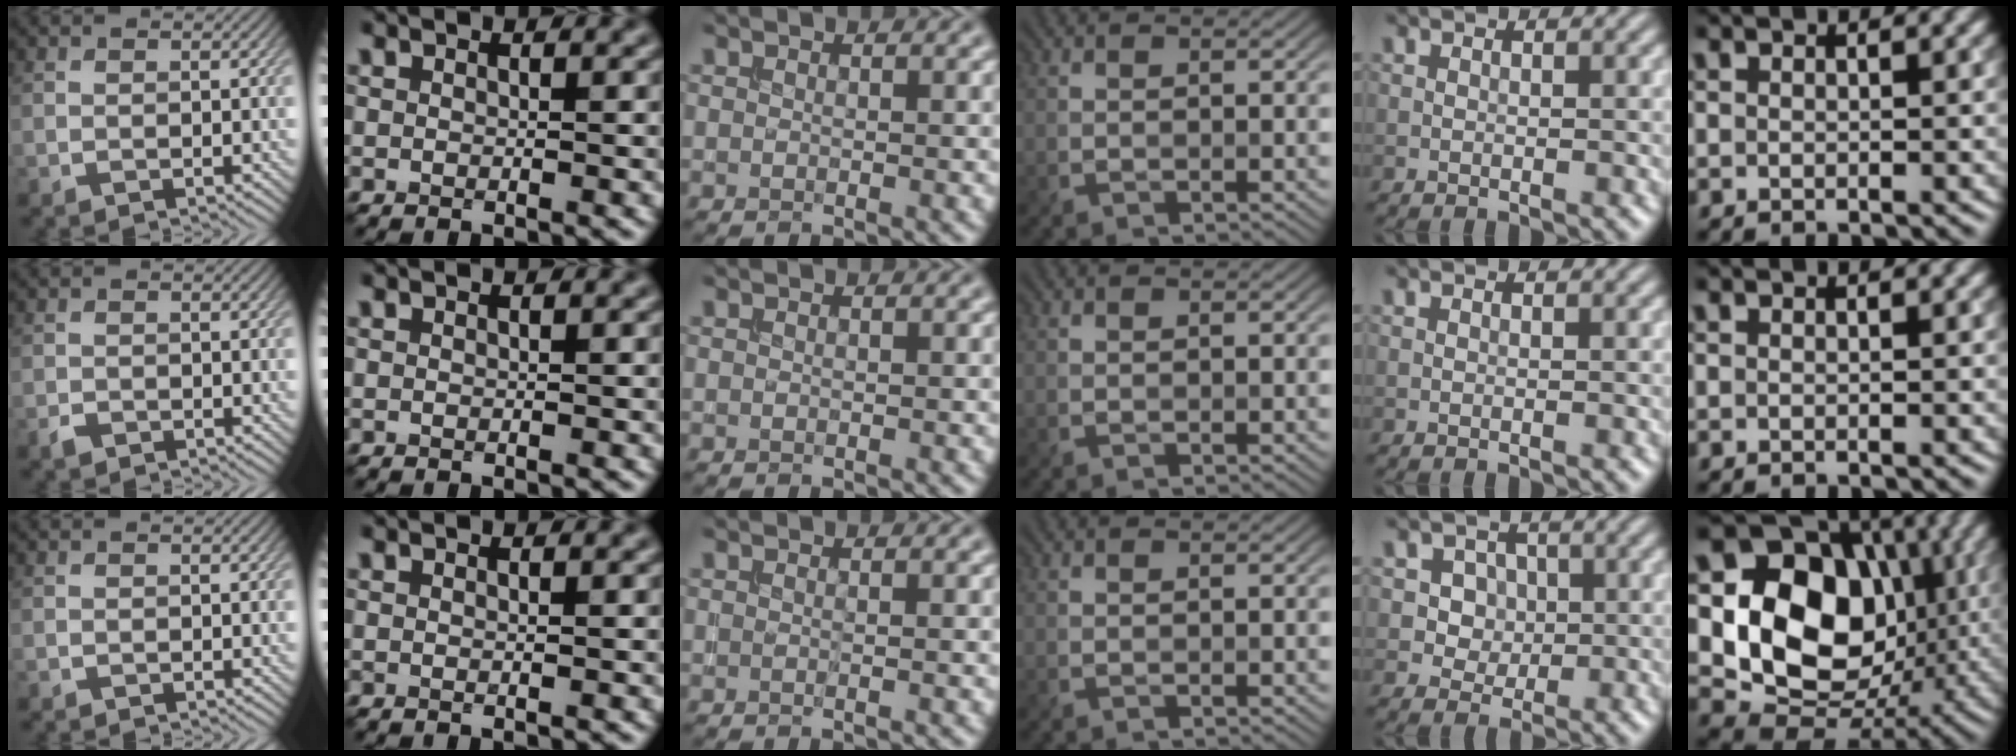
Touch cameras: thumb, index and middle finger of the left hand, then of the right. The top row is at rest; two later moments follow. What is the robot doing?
{"motion": "insert", "object": "drawer"}